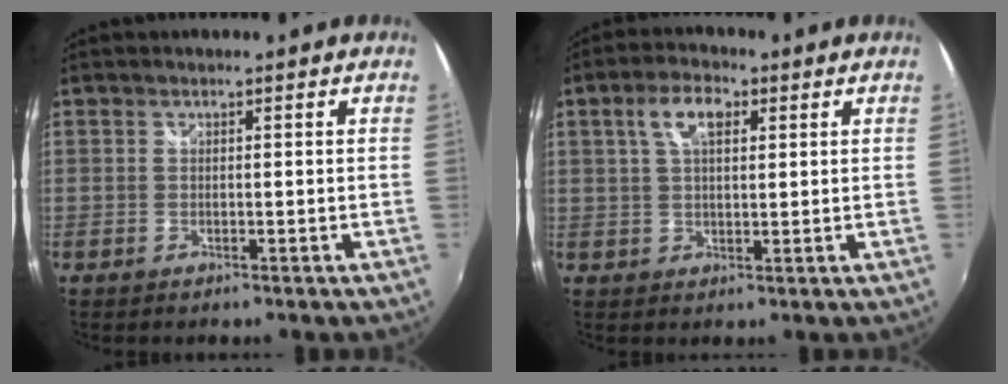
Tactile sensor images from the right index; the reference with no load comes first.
{"total": 6.2, "force": [2.3, 3.2, 4.7], "torque": [-0.087, 0.017, 0.041]}